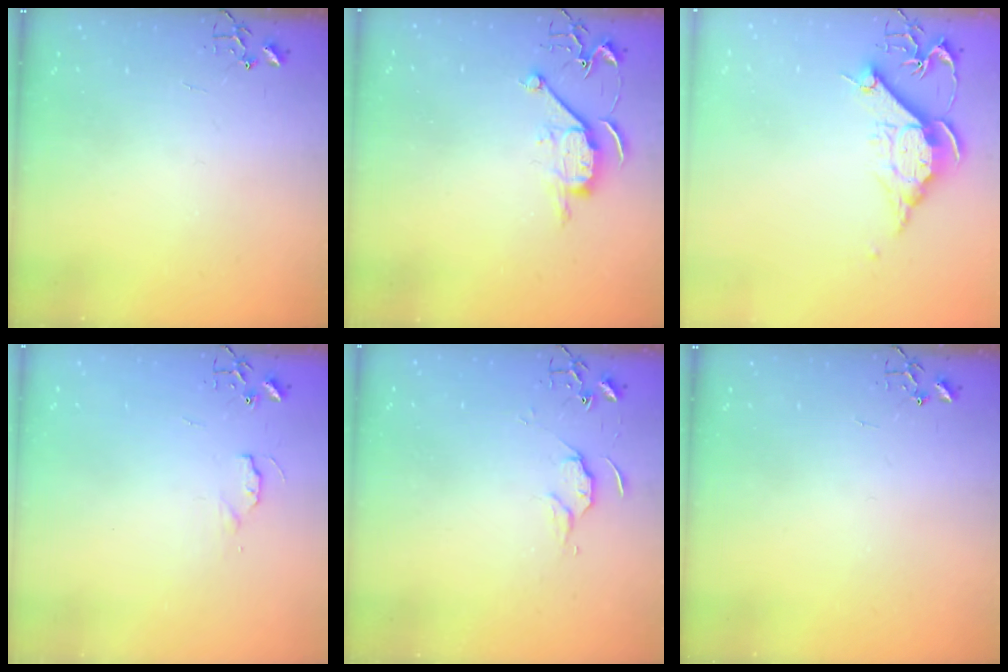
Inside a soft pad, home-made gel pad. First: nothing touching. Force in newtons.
{"total": 9.1, "press": 9.1, "slide": 0.5}
{"total": 12.3, "press": 12.2, "slide": 1.3}
{"total": 3.6, "press": 3.6, "slide": 0.4}
{"total": 6.3, "press": 6.3, "slide": 0.7}
{"total": 0.0}